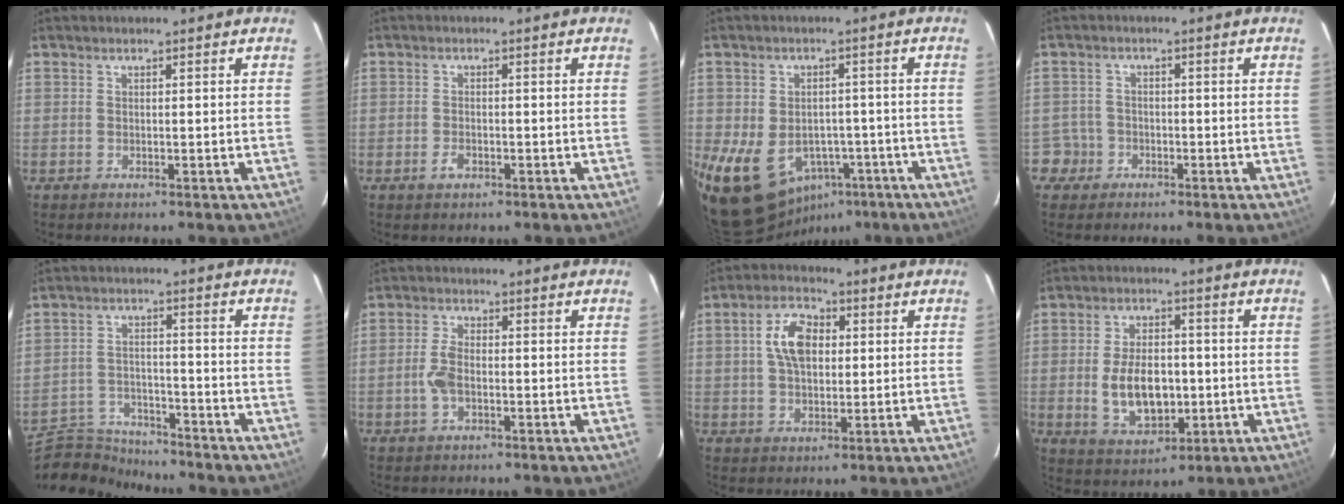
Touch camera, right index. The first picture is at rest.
{"total": 2.1, "force": [-1.1, 1.3, 1.3], "torque": [-0.027, 0.000, -0.020]}
{"total": 13.2, "force": [-5.2, 10.2, 6.4], "torque": [-0.151, 0.007, -0.049]}
{"total": 4.0, "force": [-1.8, 3.5, -0.4], "torque": [0.012, 0.025, -0.032]}
{"total": 10.1, "force": [-9.7, 2.4, 1.1], "torque": [-0.053, 0.006, -0.172]}
{"total": 4.2, "force": [-1.0, 2.2, 3.4], "torque": [-0.077, 0.004, -0.019]}
{"total": 8.2, "force": [1.6, 5.1, 6.2], "torque": [-0.115, 0.020, 0.030]}
{"total": 10.8, "force": [-1.4, 6.2, 8.7], "torque": [-0.171, -0.001, -0.011]}